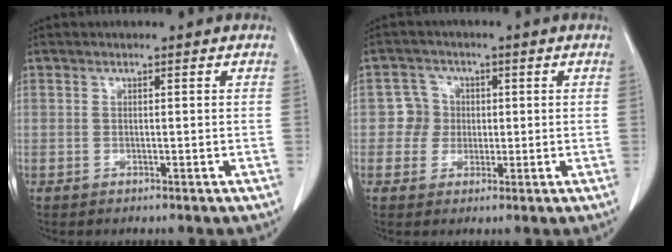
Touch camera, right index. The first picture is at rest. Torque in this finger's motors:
{"motor_torque": [-0.04, 0.06, -0.02, -0.01]}